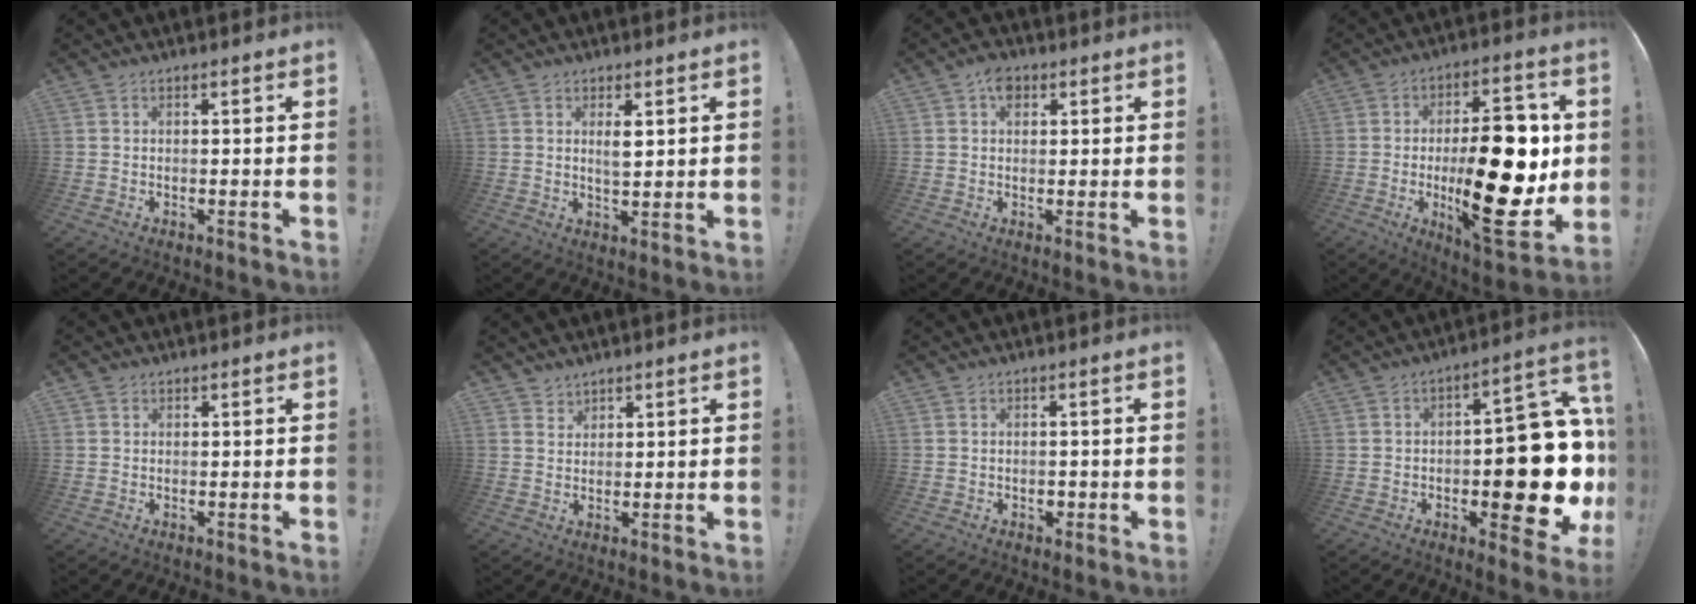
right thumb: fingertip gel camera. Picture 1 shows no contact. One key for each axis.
{"total": 3.9, "fx": 1.5, "fy": 1.3, "fz": 3.4, "tx": -0.051, "ty": -0.013, "tz": 0.022}
{"total": 4.8, "fx": 2.0, "fy": 3.2, "fz": 2.8, "tx": -0.043, "ty": 0.000, "tz": 0.036}
{"total": 27.4, "fx": -1.8, "fy": 10.7, "fz": 25.1, "tx": -0.387, "ty": -0.011, "tz": -0.025}
{"total": 0.7, "fx": 0.6, "fy": 0.4, "fz": 0.0, "tx": 0.006, "ty": -0.002, "tz": 0.011}
{"total": 2.4, "fx": 2.1, "fy": 1.1, "fz": -0.2, "tx": 0.006, "ty": -0.018, "tz": 0.040}
{"total": 1.4, "fx": -0.6, "fy": 1.2, "fz": 0.6, "tx": -0.004, "ty": 0.001, "tz": -0.011}
{"total": 19.1, "fx": -3.6, "fy": 8.1, "fz": 16.9, "tx": -0.196, "ty": 0.018, "tz": -0.044}